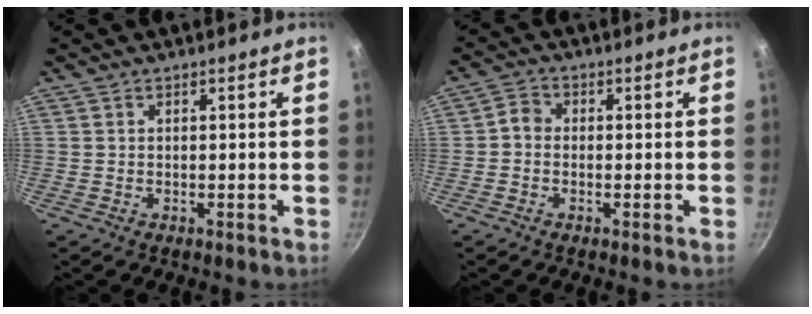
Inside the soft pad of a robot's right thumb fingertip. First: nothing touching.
{"total": 2.6, "force": [-0.6, 2.2, 1.3], "torque": [-0.022, 0.011, -0.022]}